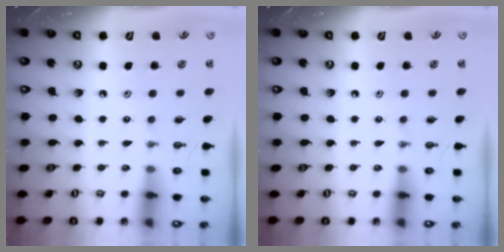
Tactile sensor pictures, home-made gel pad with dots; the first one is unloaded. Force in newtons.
{"total": 0.0}